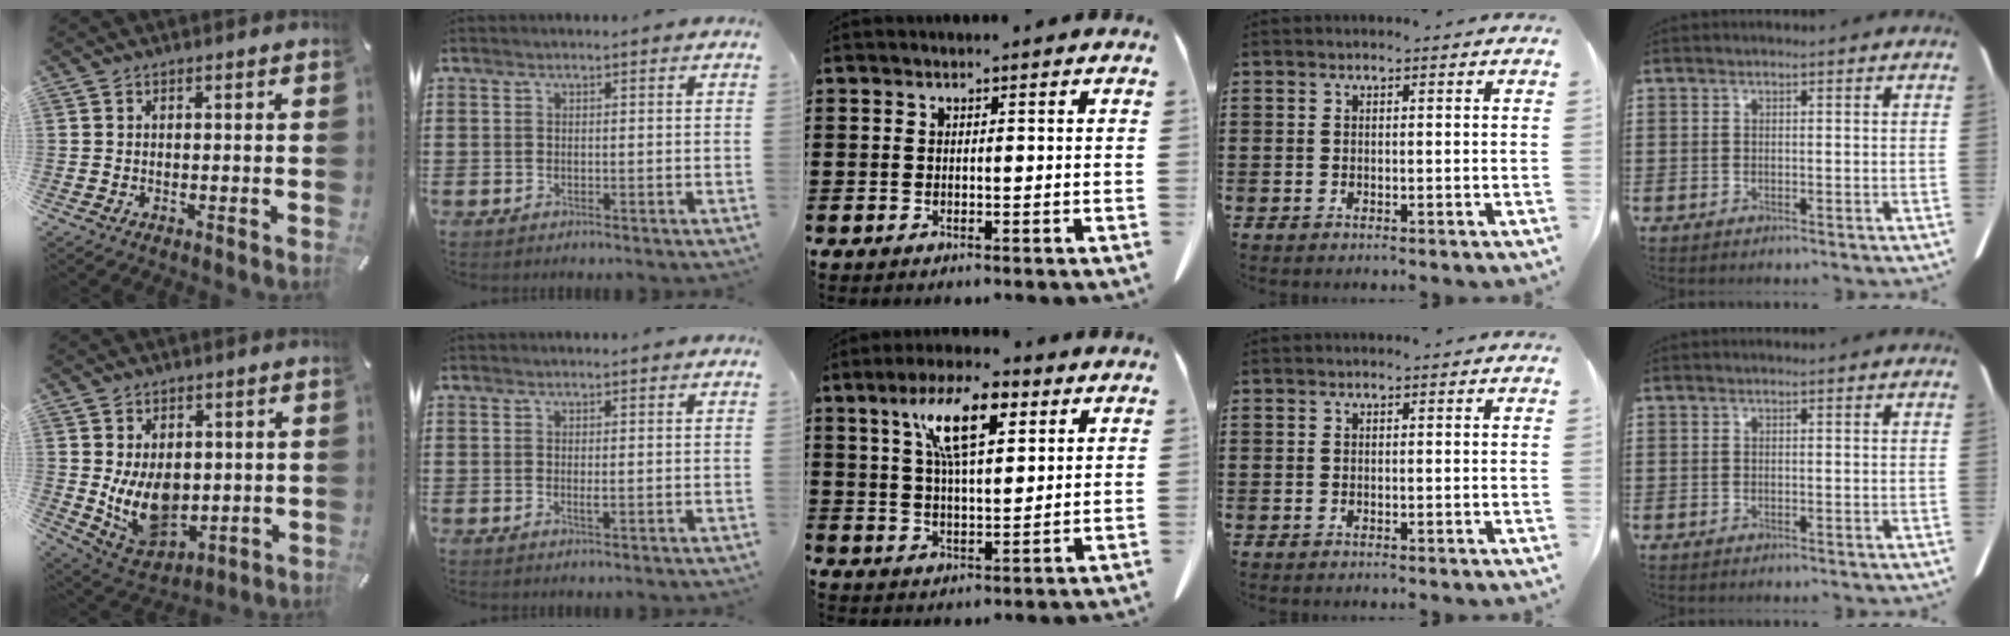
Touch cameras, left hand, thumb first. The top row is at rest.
{"thumb": {"total": 11.6, "force": [0.6, 8.7, 7.7], "torque": [-0.143, -0.011, 0.016]}, "index": {"total": 0.9, "force": [0.0, 0.1, 0.9], "torque": [-0.017, -0.005, 0.002]}, "middle": {"total": 11.3, "force": [5.9, 3.9, 8.9], "torque": [-0.168, 0.001, 0.099]}}